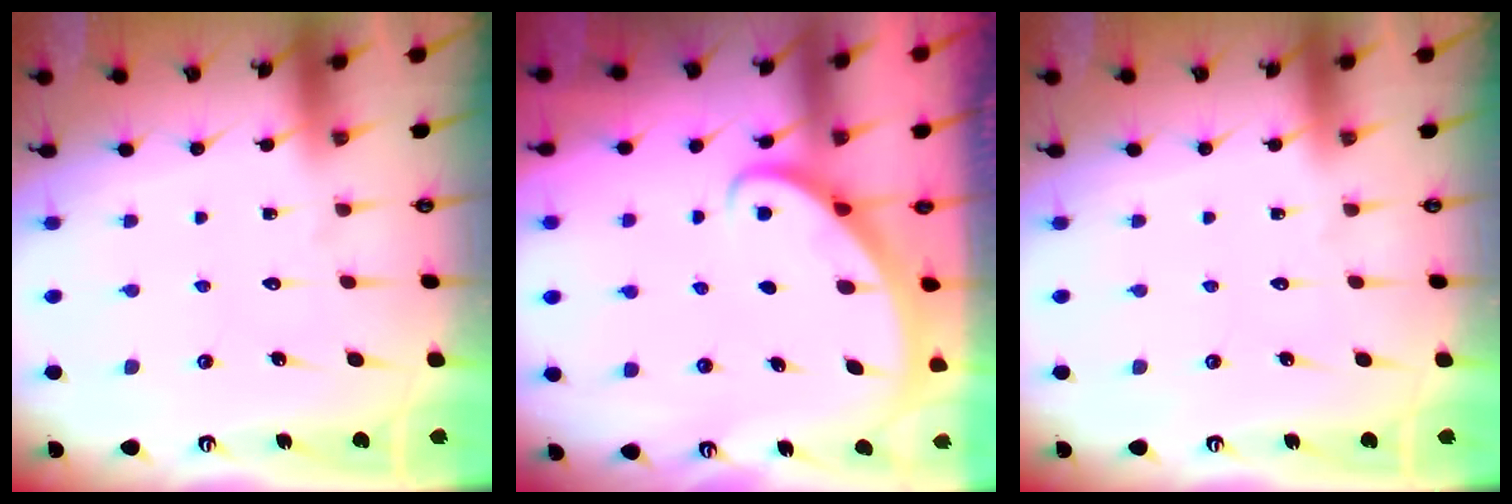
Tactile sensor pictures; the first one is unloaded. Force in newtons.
{"total": 2.9, "press": 2.9, "slide": 0.2}
{"total": 0.0}